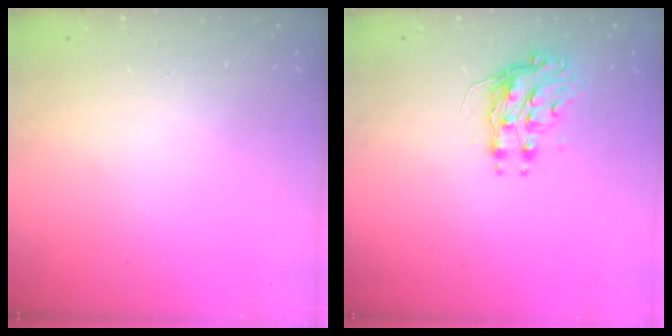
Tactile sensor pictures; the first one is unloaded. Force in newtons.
{"total": 8.3, "press": 8.3, "slide": 0.1}